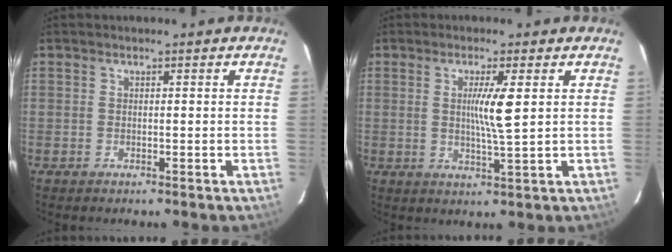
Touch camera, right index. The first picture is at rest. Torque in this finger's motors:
{"motor_torque": [0.22, 0.02, 0.13, 0.07]}